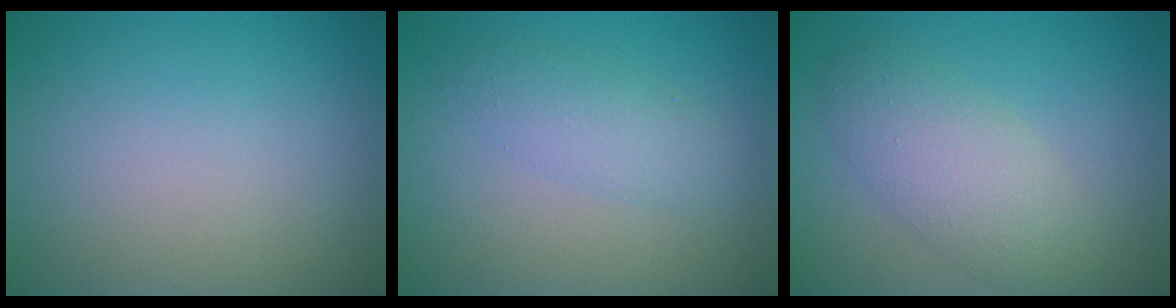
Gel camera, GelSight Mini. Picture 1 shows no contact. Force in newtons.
{"total": 2.5, "press": 2.5, "slide": 0.1}
{"total": 4.5, "press": 4.4, "slide": 0.4}